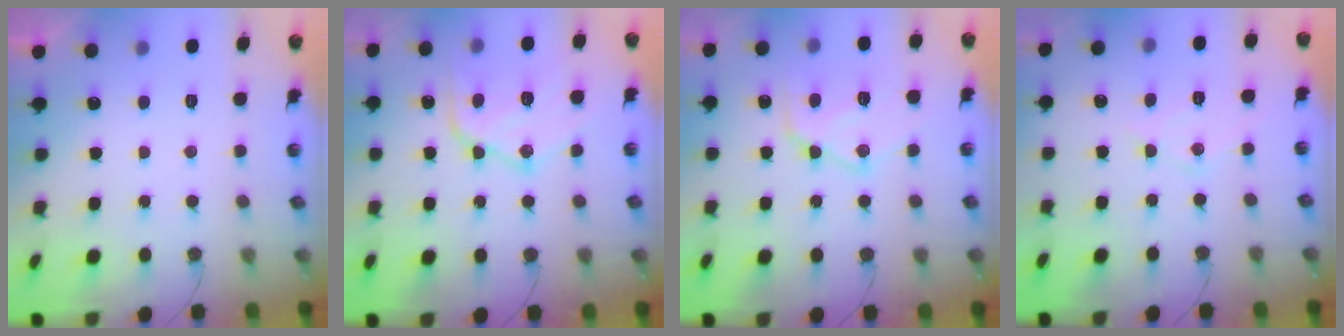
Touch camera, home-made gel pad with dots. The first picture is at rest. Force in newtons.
{"total": 16.0, "press": 16.0, "slide": 1.3}
{"total": 13.5, "press": 13.4, "slide": 1.2}
{"total": 7.7, "press": 7.7, "slide": 0.4}